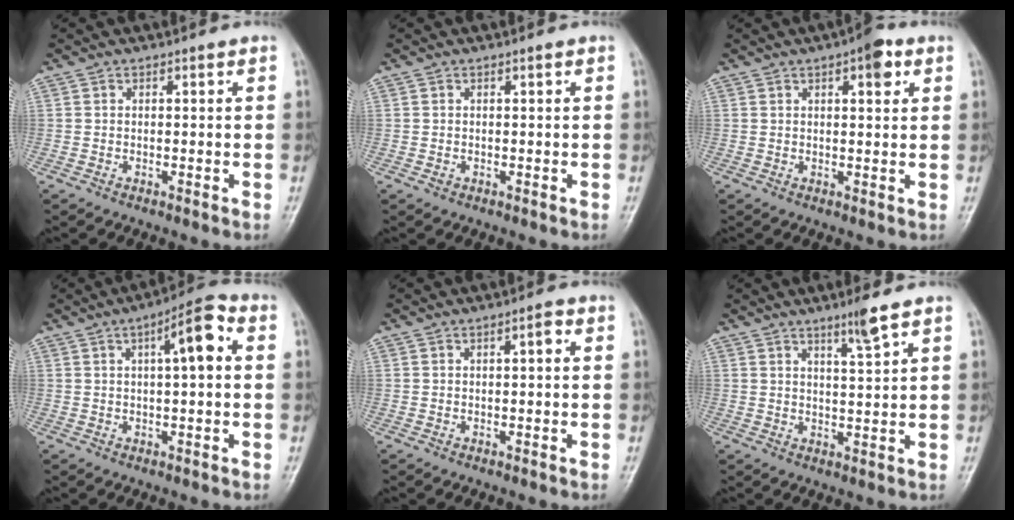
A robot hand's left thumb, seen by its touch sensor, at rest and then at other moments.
{"total": 0.5, "force": [0.1, 0.4, 0.3], "torque": [-0.002, 0.002, 0.004]}
{"total": 4.8, "force": [2.4, 1.8, 3.8], "torque": [-0.039, -0.004, 0.026]}
{"total": 8.4, "force": [1.9, 2.4, 7.8], "torque": [-0.111, 0.022, 0.021]}
{"total": 1.9, "force": [0.4, 0.5, 1.7], "torque": [-0.029, 0.003, 0.005]}
{"total": 4.2, "force": [2.9, -0.2, 3.1], "torque": [-0.053, -0.021, 0.053]}